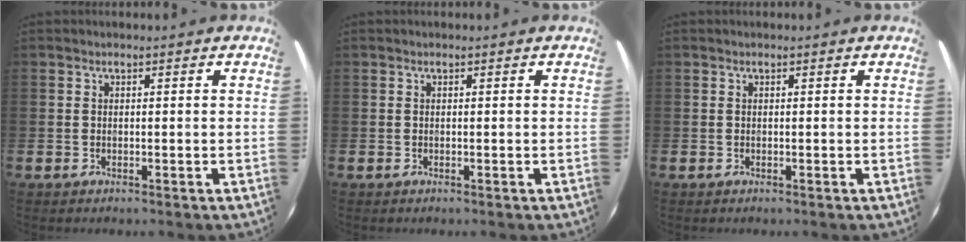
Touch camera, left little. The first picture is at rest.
{"total": 0.0}
{"total": 0.0}